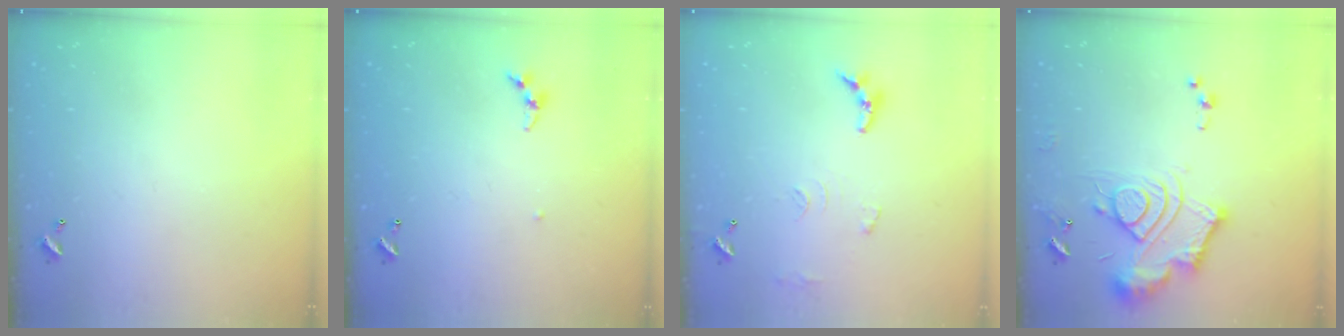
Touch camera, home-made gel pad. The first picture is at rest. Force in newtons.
{"total": 4.0, "press": 3.9, "slide": 0.5}
{"total": 8.7, "press": 8.7, "slide": 0.6}
{"total": 14.1, "press": 14.1, "slide": 1.3}